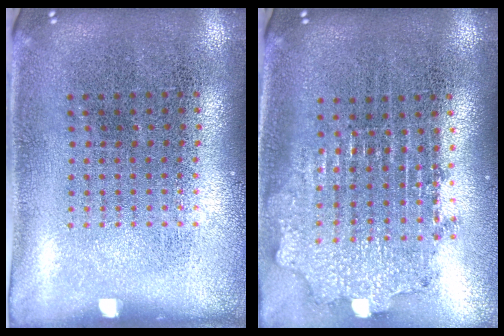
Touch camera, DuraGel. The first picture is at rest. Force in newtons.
{"total": 1.9, "press": 1.5, "slide": 1.2}